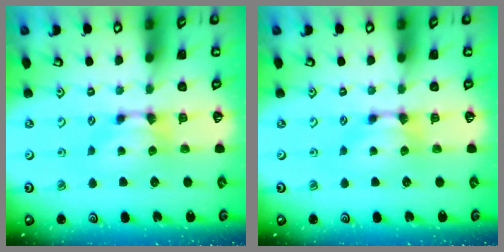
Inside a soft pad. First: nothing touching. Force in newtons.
{"total": 0.0}